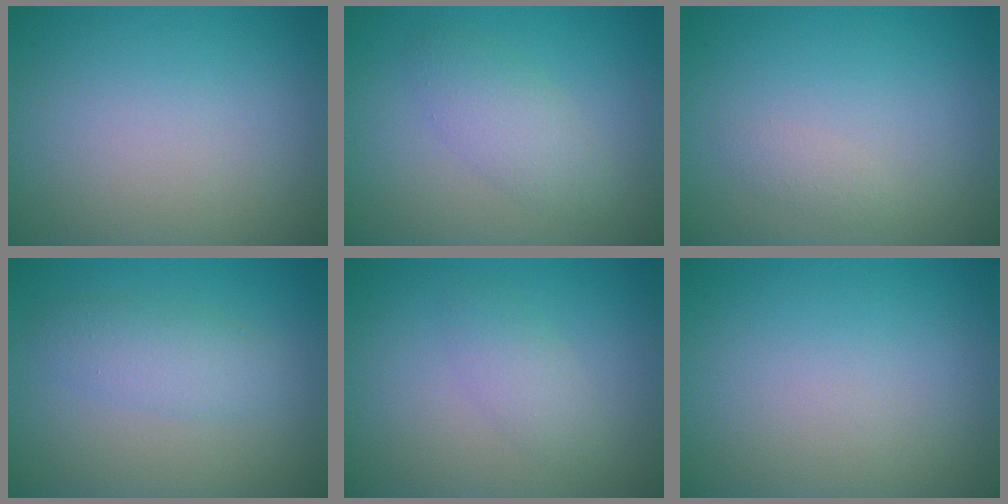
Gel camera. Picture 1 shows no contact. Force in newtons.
{"total": 2.8, "press": 2.8, "slide": 0.2}
{"total": 0.8, "press": 0.8, "slide": 0.0}
{"total": 2.8, "press": 2.8, "slide": 0.1}
{"total": 1.8, "press": 1.8, "slide": 0.0}
{"total": 0.0}